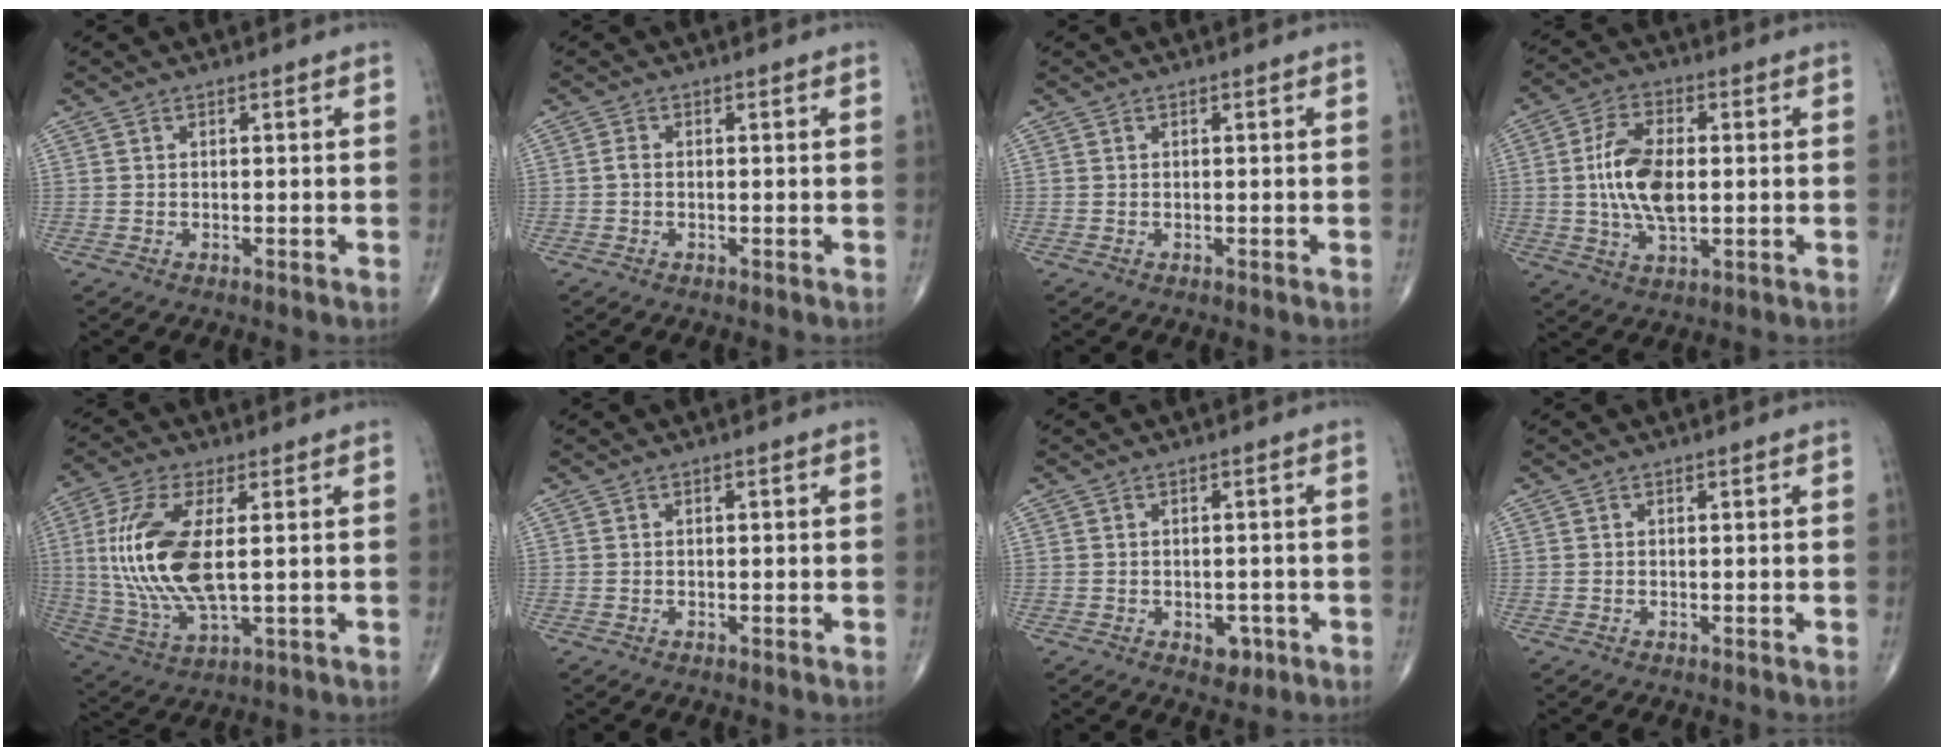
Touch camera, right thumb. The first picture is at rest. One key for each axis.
{"total": 0.9, "fx": -0.2, "fy": 0.6, "fz": 0.7, "tx": -0.013, "ty": 0.000, "tz": -0.006}
{"total": 0.0}
{"total": 11.3, "fx": 0.2, "fy": 5.7, "fz": 9.8, "tx": -0.187, "ty": 0.002, "tz": 0.004}
{"total": 16.1, "fx": 1.5, "fy": 6.4, "fz": 14.7, "tx": -0.323, "ty": -0.010, "tz": 0.036}
{"total": 0.0}
{"total": 3.1, "fx": -1.2, "fy": 2.1, "fz": 1.9, "tx": -0.006, "ty": 0.004, "tz": -0.011}
{"total": 0.0}